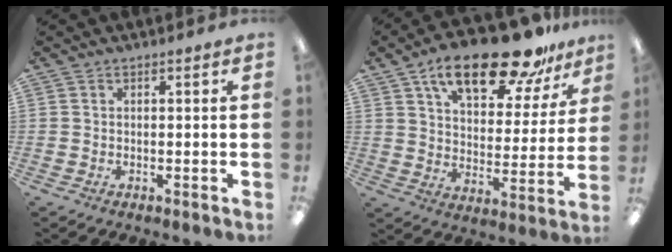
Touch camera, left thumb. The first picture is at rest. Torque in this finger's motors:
{"motor_torque": [0.48, 0.86, 1.40, -1.37, 0.26]}